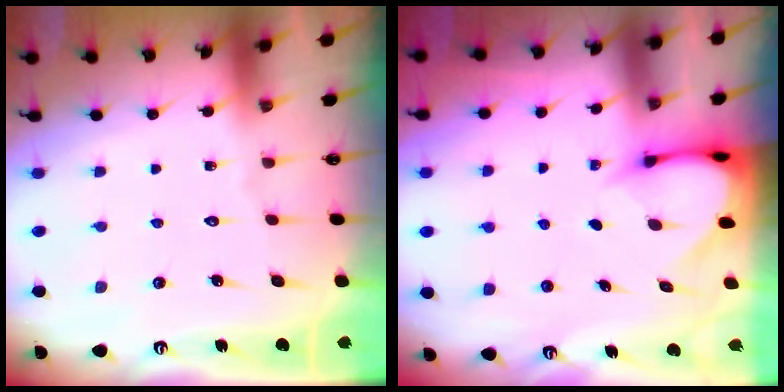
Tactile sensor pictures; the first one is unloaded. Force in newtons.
{"total": 3.5, "press": 3.5, "slide": 0.2}